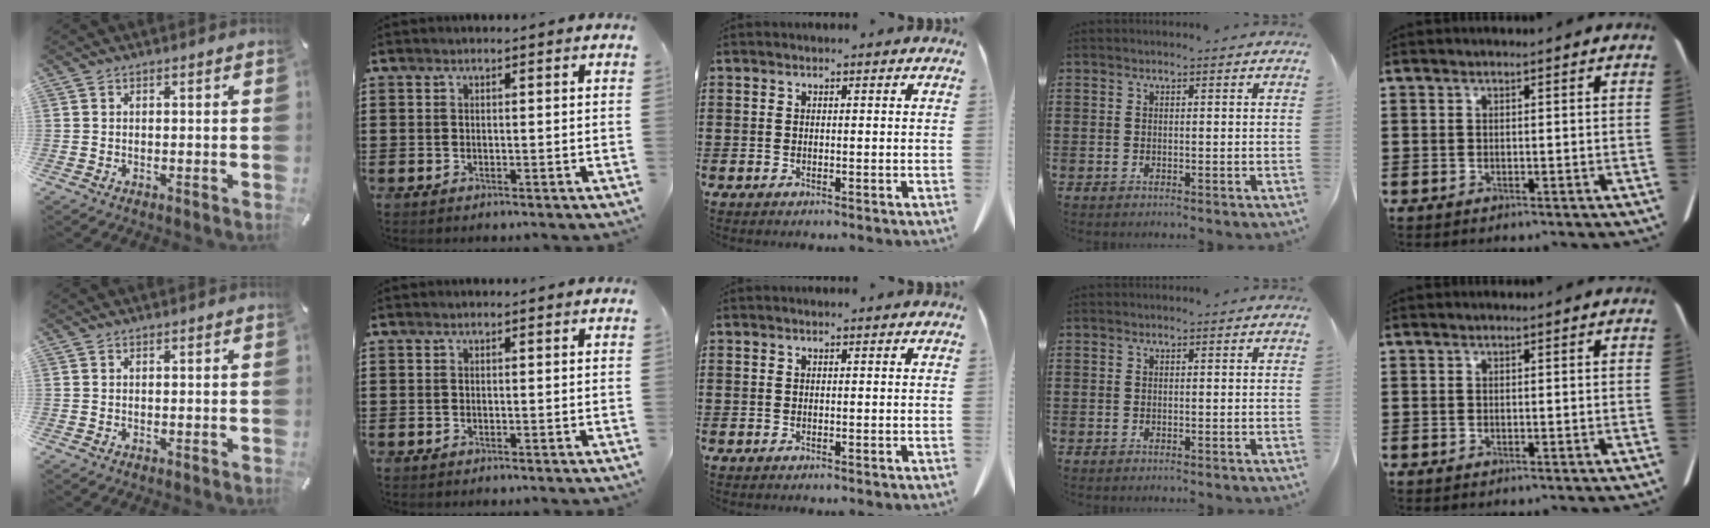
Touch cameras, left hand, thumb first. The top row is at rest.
{}